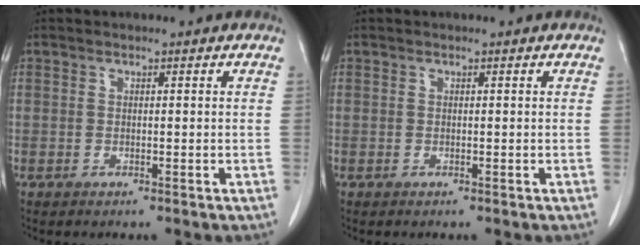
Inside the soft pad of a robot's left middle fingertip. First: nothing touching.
{"total": 0.0}